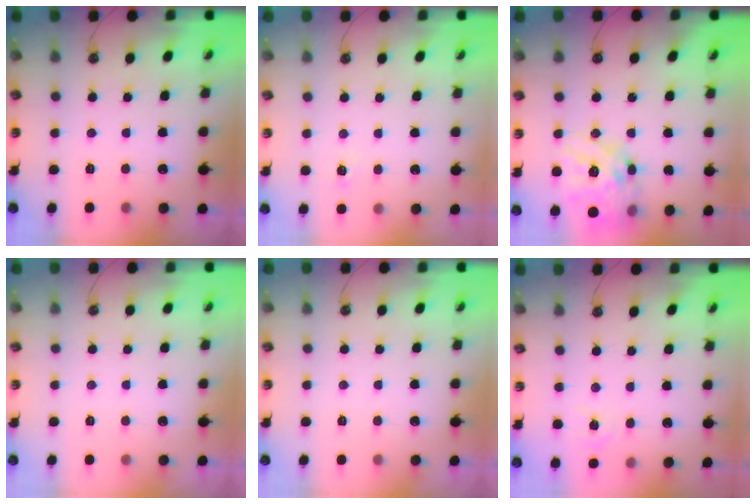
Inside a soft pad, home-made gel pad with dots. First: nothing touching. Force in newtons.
{"total": 2.3, "press": 2.3, "slide": 0.3}
{"total": 17.8, "press": 17.7, "slide": 1.6}
{"total": 0.0}
{"total": 0.0}
{"total": 4.2, "press": 4.2, "slide": 0.5}